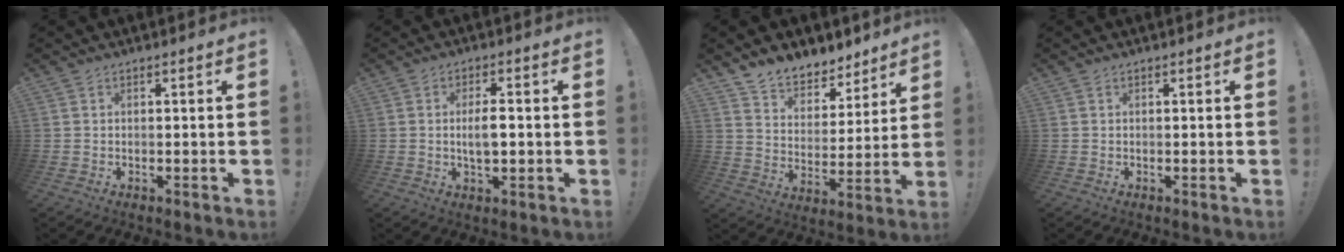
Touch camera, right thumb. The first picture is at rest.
{"total": 5.3, "force": [-0.2, 2.1, 4.8], "torque": [-0.085, -0.002, -0.010]}
{"total": 8.9, "force": [7.8, 4.2, 1.4], "torque": [-0.035, -0.069, 0.150]}
{"total": 0.0}